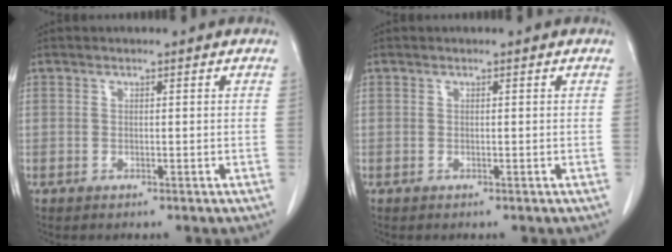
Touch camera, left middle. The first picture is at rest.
{"total": 0.0}